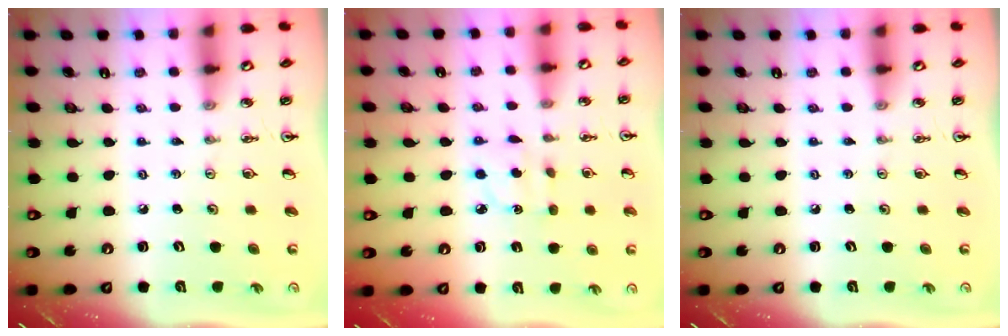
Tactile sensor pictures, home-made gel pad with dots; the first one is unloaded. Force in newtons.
{"total": 3.9, "press": 3.9, "slide": 0.4}
{"total": 0.0}